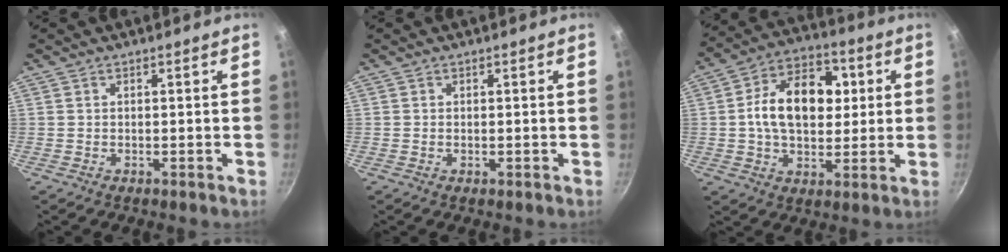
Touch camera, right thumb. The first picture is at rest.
{"total": 0.0}
{"total": 15.8, "force": [2.0, 10.3, 11.9], "torque": [-0.165, 0.014, 0.026]}